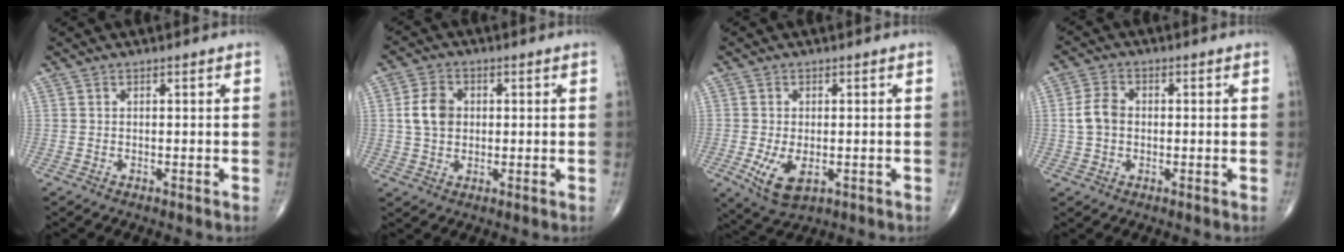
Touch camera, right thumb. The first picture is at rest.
{"total": 6.2, "force": [0.7, 4.7, 4.0], "torque": [-0.064, 0.003, 0.011]}
{"total": 6.6, "force": [-1.7, 3.5, 5.3], "torque": [-0.101, -0.014, -0.022]}
{"total": 4.8, "force": [0.0, 3.5, 3.2], "torque": [-0.065, 0.012, -0.004]}